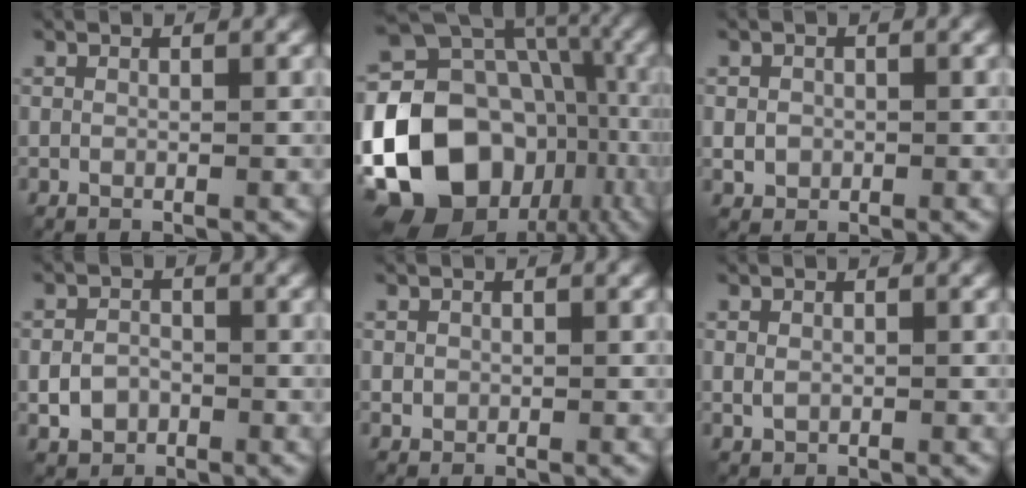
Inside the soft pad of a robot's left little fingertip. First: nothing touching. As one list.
[{"total": 22.6, "force": [-5.6, 18.6, 11.5], "torque": [-0.226, -0.010, -0.110]}, {"total": 1.6, "force": [-0.1, 1.5, 0.6], "torque": [-0.007, -0.005, -0.002]}, {"total": 2.6, "force": [-1.0, 2.1, 1.3], "torque": [-0.022, 0.000, -0.021]}, {"total": 0.8, "force": [0.0, 0.8, 0.2], "torque": [0.002, -0.003, 0.000]}, {"total": 1.1, "force": [0.0, 0.9, 0.7], "torque": [-0.014, -0.002, 0.001]}]